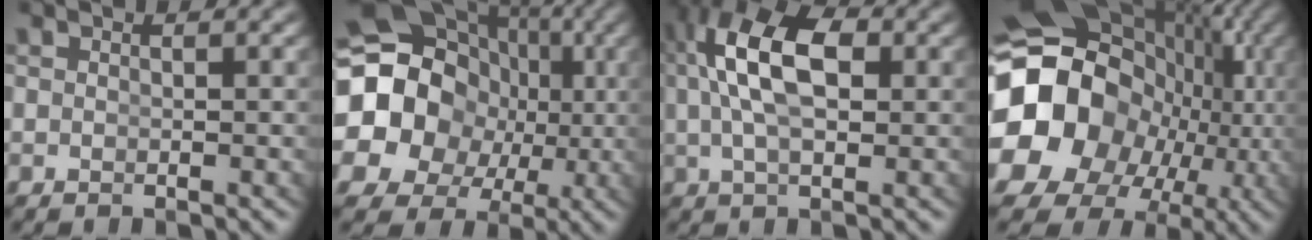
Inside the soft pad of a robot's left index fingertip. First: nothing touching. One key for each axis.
{"total": 21.8, "fx": 1.8, "fy": 18.8, "fz": 10.8, "tx": -0.254, "ty": -0.061, "tz": 0.029}
{"total": 8.7, "fx": 1.9, "fy": 4.6, "fz": 7.1, "tx": -0.137, "ty": -0.005, "tz": 0.035}
{"total": 23.3, "fx": 0.3, "fy": 18.3, "fz": 14.4, "tx": -0.262, "ty": -0.040, "tz": 0.006}